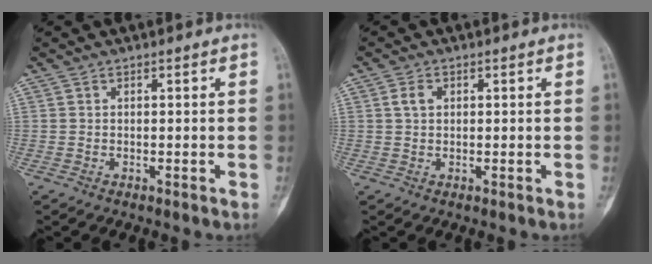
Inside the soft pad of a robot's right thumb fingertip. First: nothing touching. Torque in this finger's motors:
{"motor_torque": [0.01, 0.44, 0.14, -0.04, 0.03]}